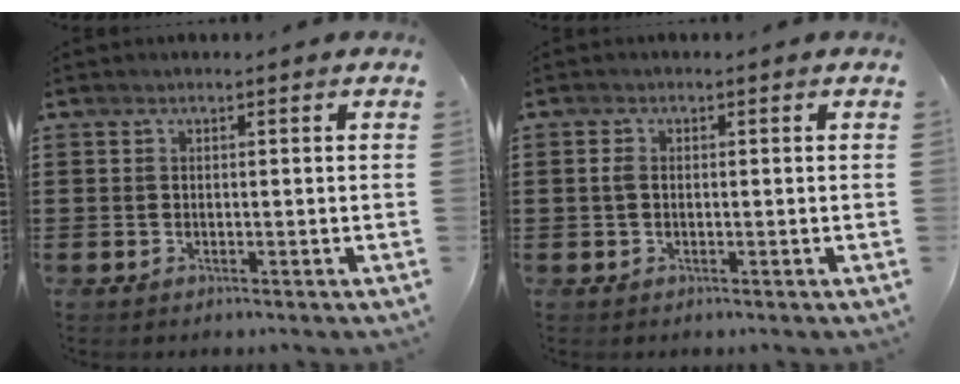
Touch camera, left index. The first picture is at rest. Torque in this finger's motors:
{"motor_torque": [0.25, 0.35, 0.14, 0.02]}